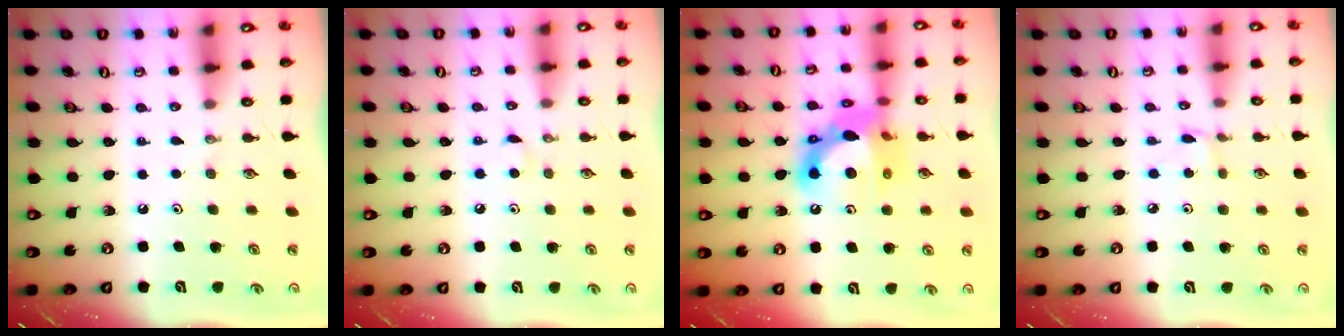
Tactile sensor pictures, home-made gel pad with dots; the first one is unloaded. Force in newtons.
{"total": 3.3, "press": 3.3, "slide": 0.5}
{"total": 16.0, "press": 15.9, "slide": 1.2}
{"total": 1.6, "press": 1.6, "slide": 0.2}